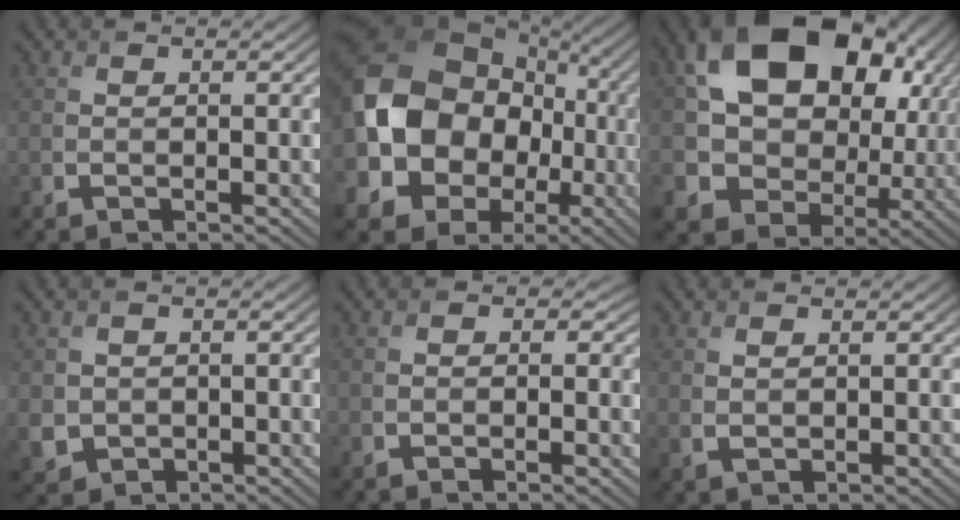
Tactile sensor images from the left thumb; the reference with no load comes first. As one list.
[{"total": 18.4, "force": [-0.9, 14.7, 11.0], "torque": [-0.250, -0.014, -0.003]}, {"total": 19.0, "force": [4.5, 14.6, 11.3], "torque": [-0.214, -0.016, 0.096]}, {"total": 3.0, "force": [0.0, 2.8, 1.1], "torque": [-0.039, -0.012, 0.002]}, {"total": 0.8, "force": [-0.2, 0.7, 0.2], "torque": [0.000, -0.007, -0.006]}, {"total": 1.1, "force": [0.7, 0.4, 0.8], "torque": [-0.024, -0.004, 0.019]}]